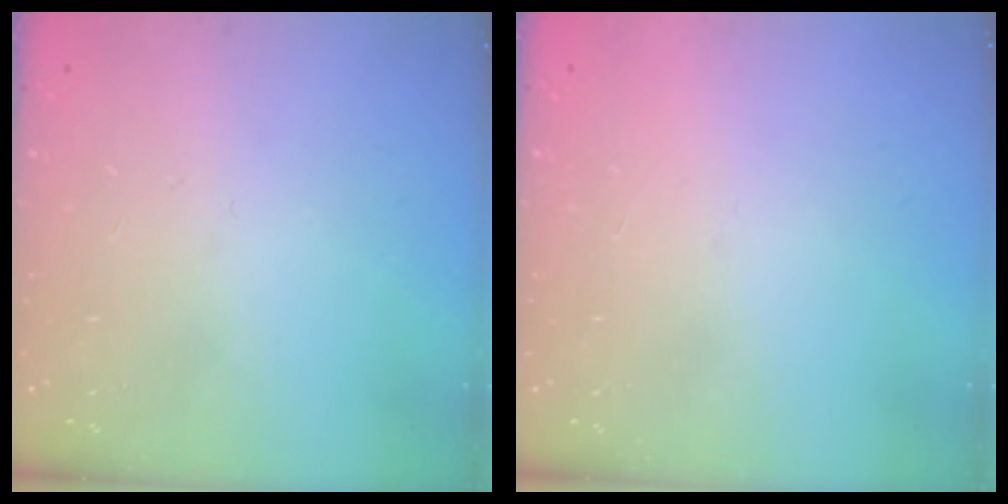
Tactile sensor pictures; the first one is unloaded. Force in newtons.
{"total": 1.5, "press": 1.5, "slide": 0.1}